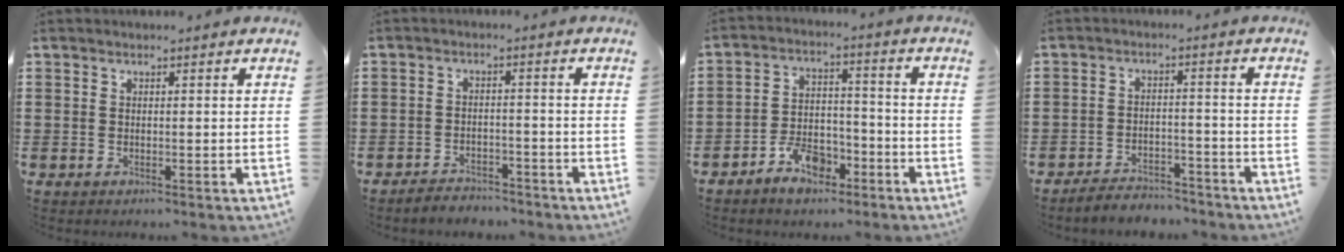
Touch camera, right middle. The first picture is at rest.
{"total": 3.0, "force": [-2.9, 0.5, -0.2], "torque": [-0.005, 0.003, -0.064]}
{"total": 6.7, "force": [-4.9, 3.3, 3.1], "torque": [-0.060, 0.020, -0.092]}
{"total": 3.9, "force": [-3.9, 0.6, 0.0], "torque": [-0.005, 0.007, -0.083]}